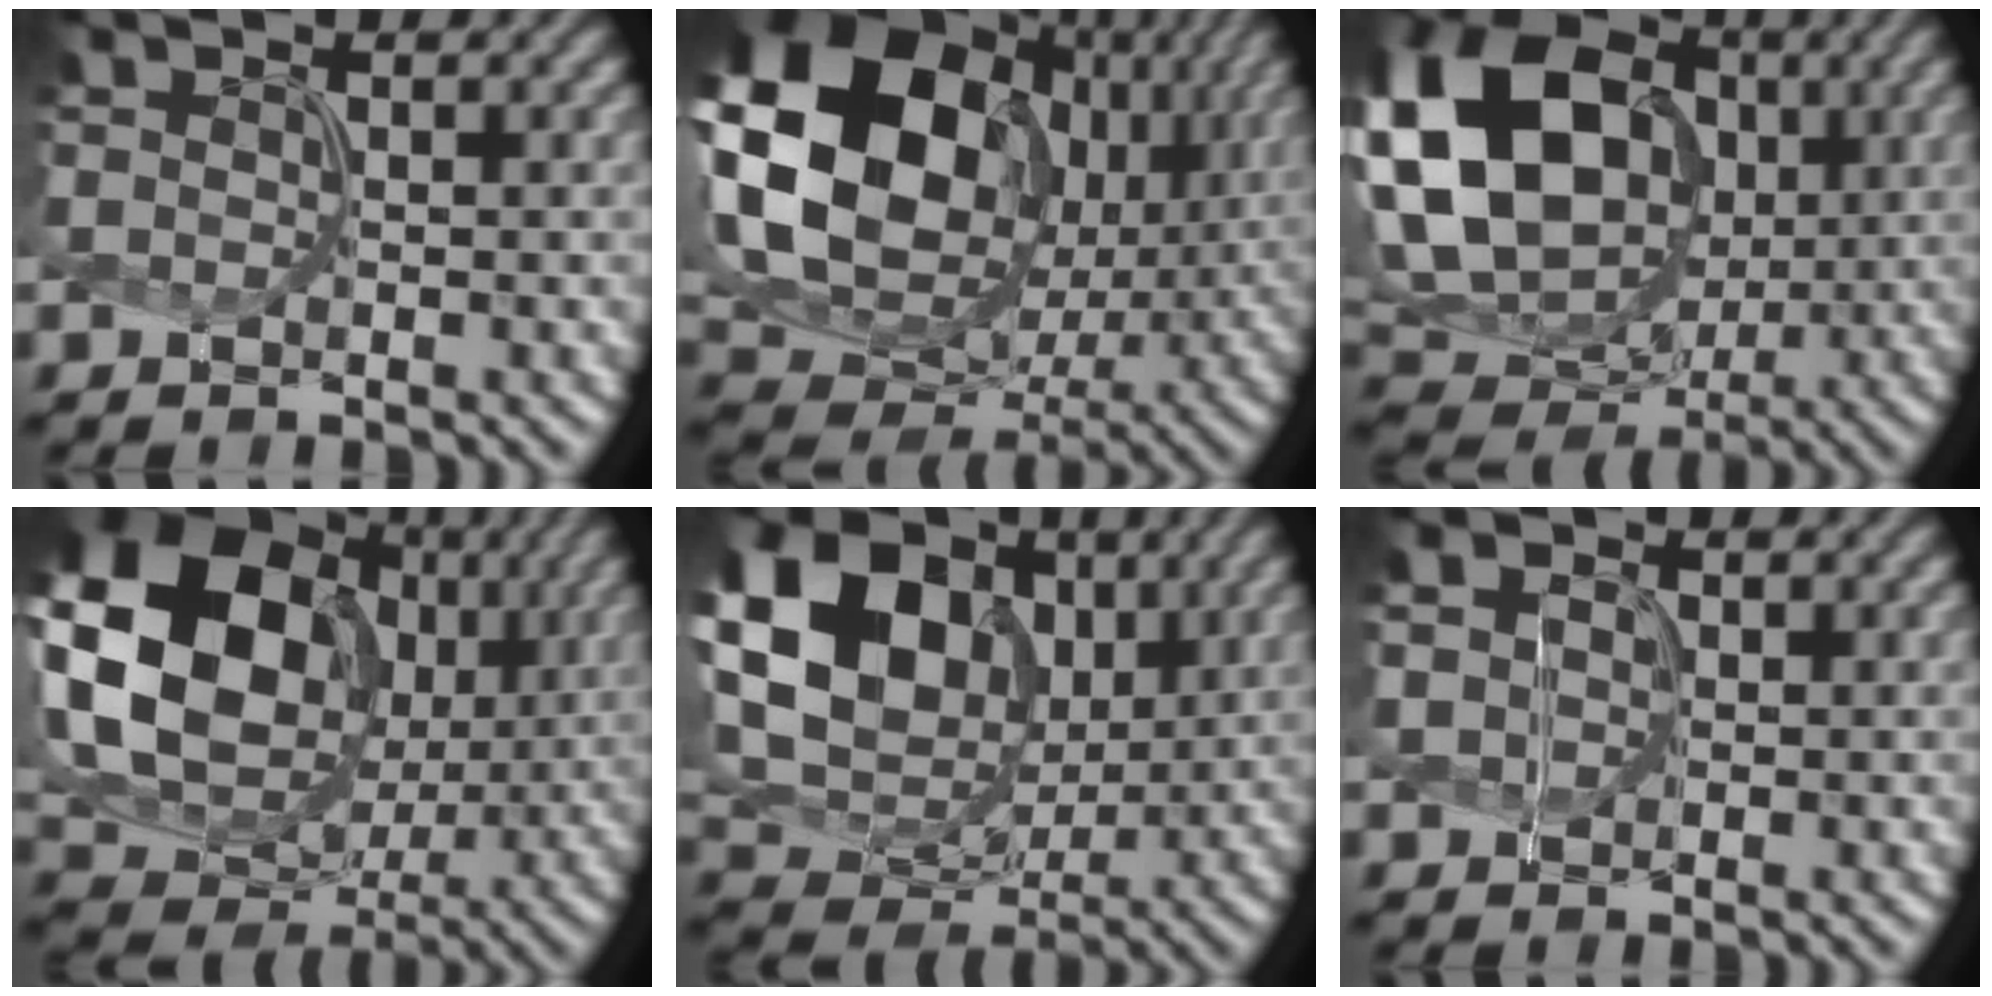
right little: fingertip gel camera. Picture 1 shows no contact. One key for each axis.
{"total": 20.1, "fx": 3.7, "fy": 16.1, "fz": 11.5, "tx": -0.279, "ty": -0.002, "tz": 0.107}
{"total": 17.1, "fx": 2.6, "fy": 13.3, "fz": 10.3, "tx": -0.240, "ty": 0.034, "tz": 0.076}
{"total": 18.3, "fx": 2.9, "fy": 14.9, "fz": 10.4, "tx": -0.261, "ty": 0.006, "tz": 0.089}
{"total": 14.4, "fx": 3.0, "fy": 11.1, "fz": 8.7, "tx": -0.206, "ty": 0.030, "tz": 0.075}
{"total": 0.7, "fx": -0.3, "fy": 0.2, "fz": -0.5, "tx": -0.013, "ty": 0.000, "tz": 0.023}